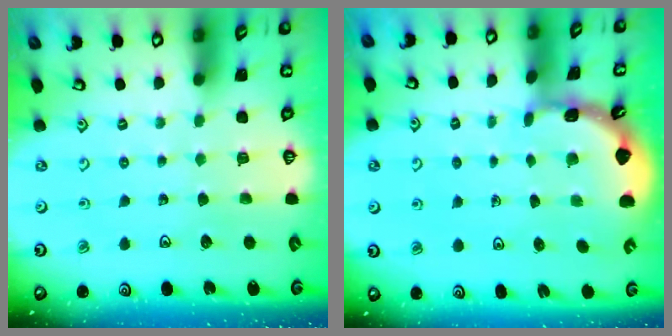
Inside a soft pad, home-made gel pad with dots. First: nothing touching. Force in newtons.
{"total": 1.7, "press": 1.7, "slide": 0.1}